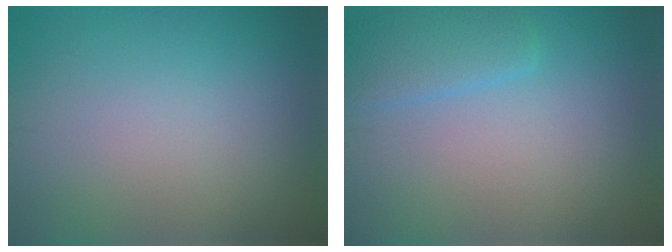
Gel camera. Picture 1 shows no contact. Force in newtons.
{"total": 2.5, "press": 2.5, "slide": 0.3}